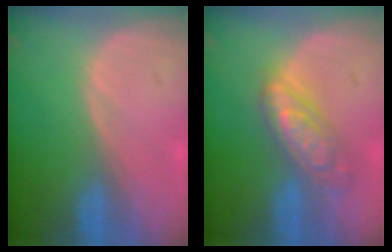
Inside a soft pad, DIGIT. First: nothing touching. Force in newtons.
{"total": 7.1, "press": 7.0, "slide": 0.6}